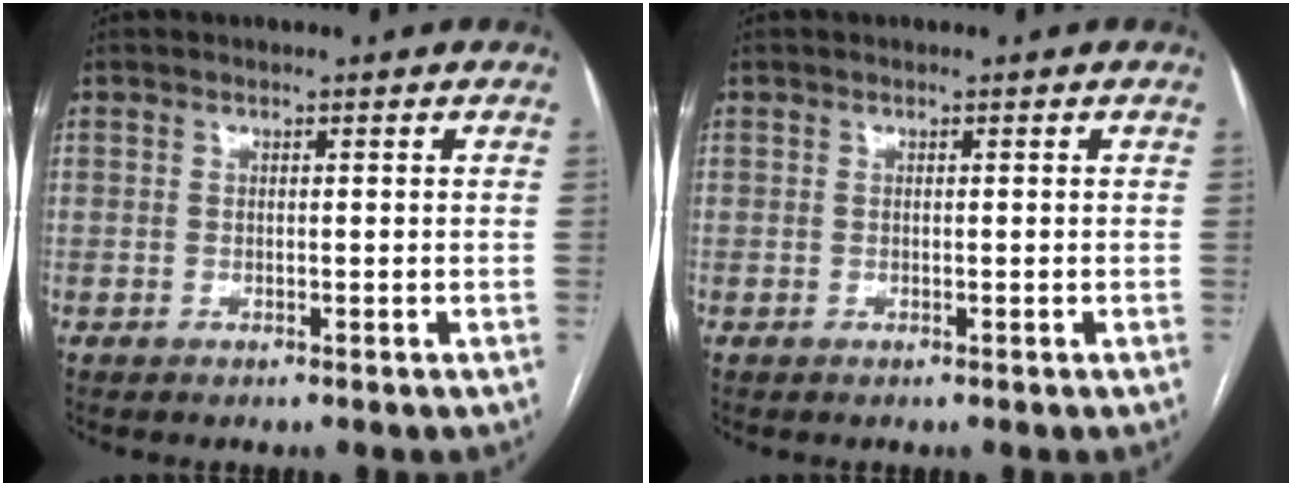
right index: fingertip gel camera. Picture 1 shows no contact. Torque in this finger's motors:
{"motor_torque": [0.00, 0.00, 0.00, 0.00]}